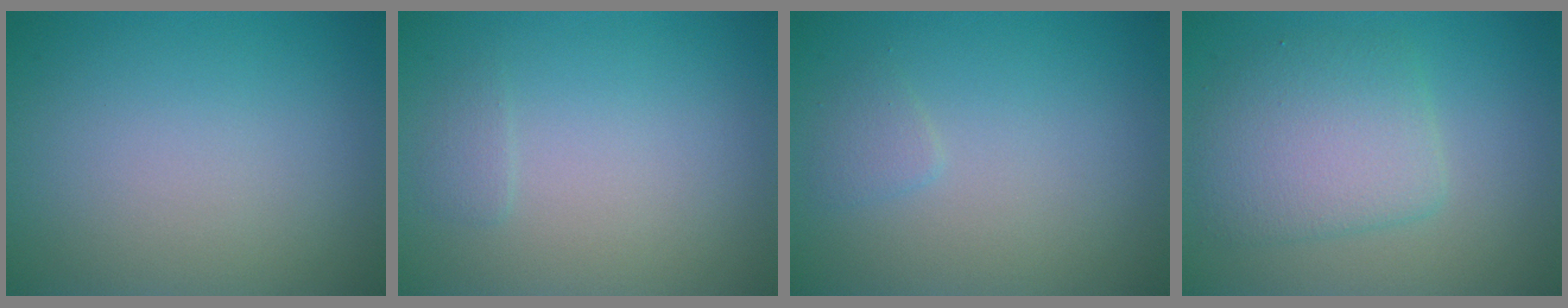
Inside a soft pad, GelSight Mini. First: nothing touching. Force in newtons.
{"total": 0.7, "press": 0.7, "slide": 0.2}
{"total": 0.9, "press": 0.9, "slide": 0.1}
{"total": 4.6, "press": 4.6, "slide": 0.1}